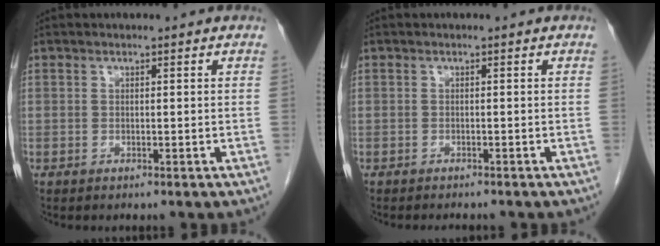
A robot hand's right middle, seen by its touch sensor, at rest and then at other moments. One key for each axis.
{"total": 2.2, "fx": -2.0, "fy": 0.4, "fz": 0.8, "tx": -0.013, "ty": -0.006, "tz": -0.023}